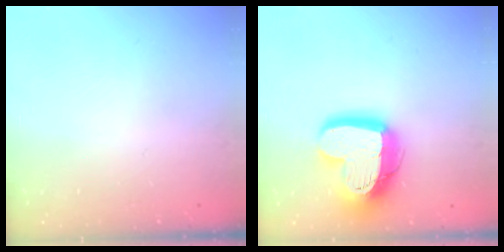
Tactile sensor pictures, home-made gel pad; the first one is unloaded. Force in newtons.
{"total": 18.8, "press": 18.7, "slide": 1.8}